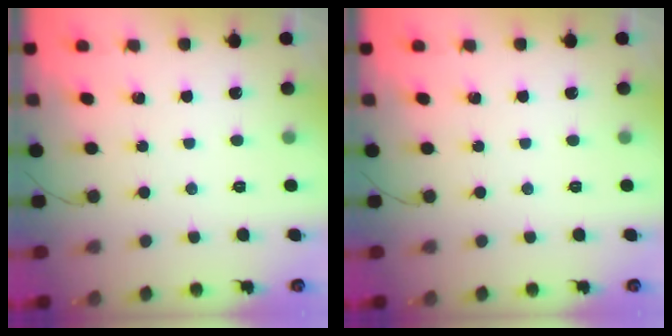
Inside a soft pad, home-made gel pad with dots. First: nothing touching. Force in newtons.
{"total": 0.0}